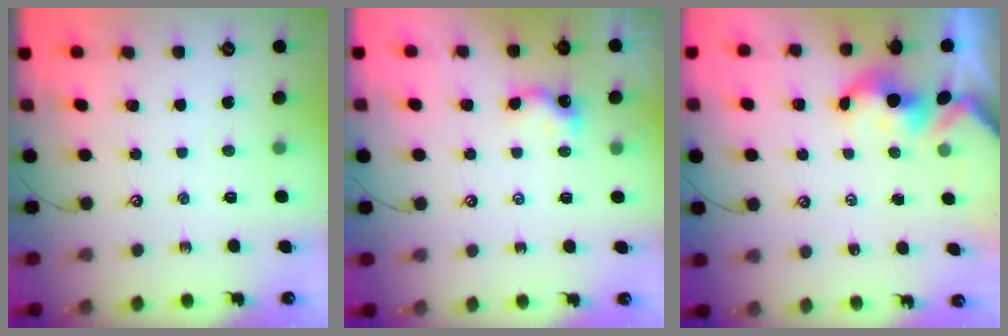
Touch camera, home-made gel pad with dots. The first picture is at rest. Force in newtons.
{"total": 3.1, "press": 3.1, "slide": 0.5}
{"total": 1.5, "press": 1.5, "slide": 0.2}